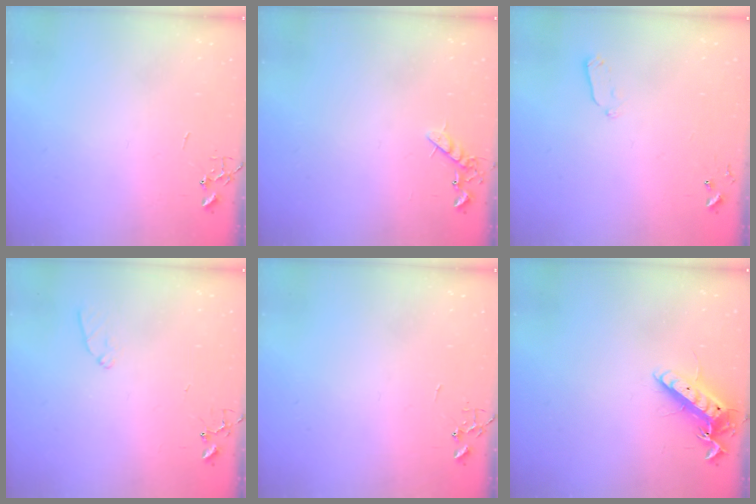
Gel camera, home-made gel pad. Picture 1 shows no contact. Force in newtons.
{"total": 6.3, "press": 6.2, "slide": 0.9}
{"total": 4.6, "press": 4.5, "slide": 0.9}
{"total": 5.7, "press": 5.7, "slide": 0.6}
{"total": 0.0}
{"total": 13.2, "press": 13.1, "slide": 1.2}